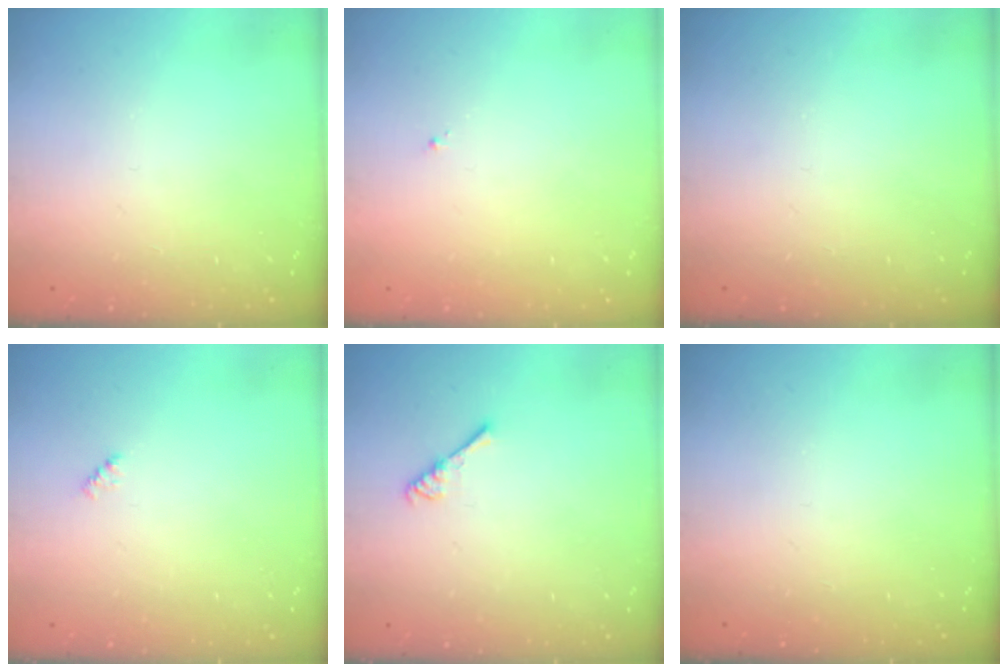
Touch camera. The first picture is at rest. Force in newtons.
{"total": 0.8, "press": 0.7, "slide": 0.3}
{"total": 0.0}
{"total": 2.4, "press": 2.4, "slide": 0.4}
{"total": 2.6, "press": 2.6, "slide": 0.5}
{"total": 0.0}